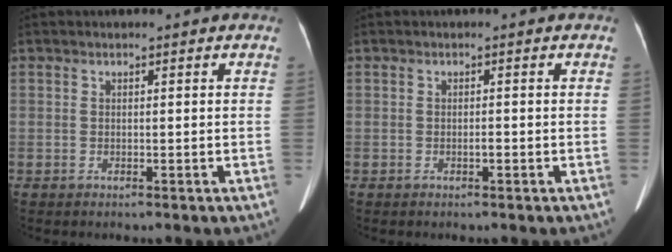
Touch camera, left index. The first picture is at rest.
{"total": 0.6, "force": [-0.3, 0.2, 0.5], "torque": [-0.009, 0.001, -0.005]}